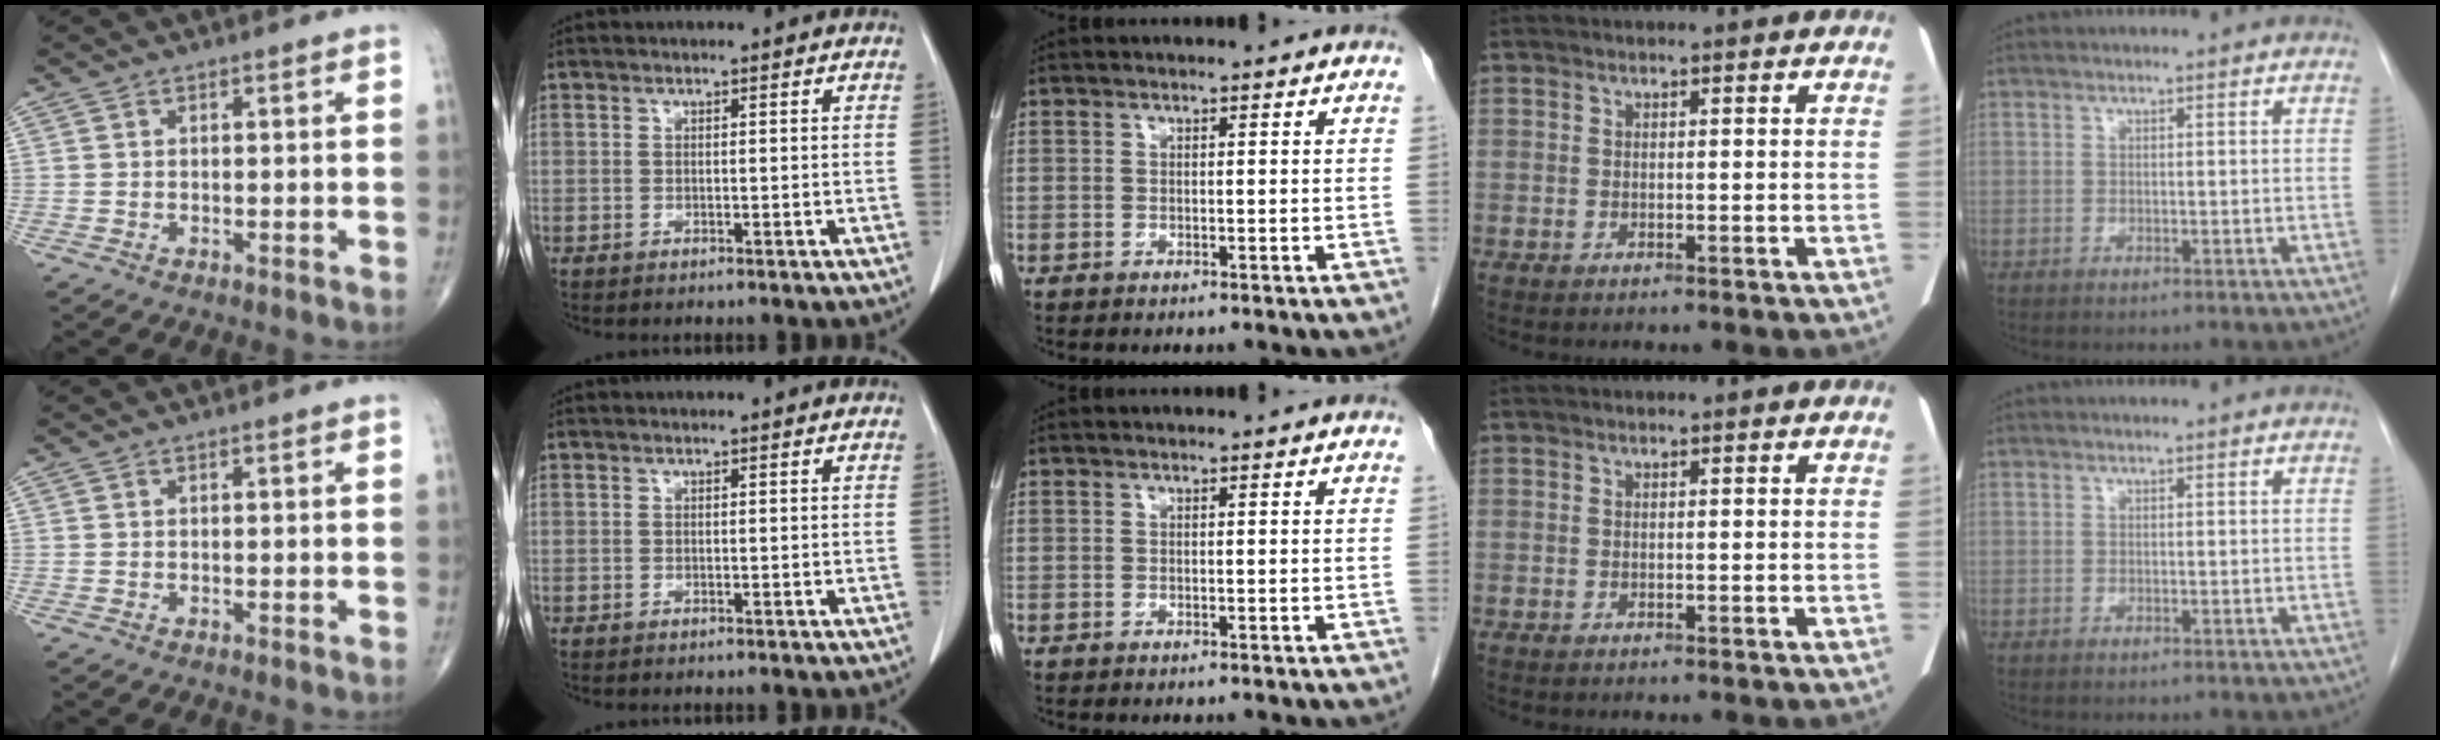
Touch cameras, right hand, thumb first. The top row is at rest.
{}